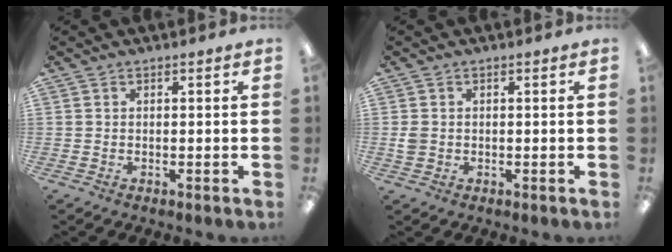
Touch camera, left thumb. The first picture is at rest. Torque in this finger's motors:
{"motor_torque": [-0.06, 0.09, 0.15, -0.19, 0.00]}